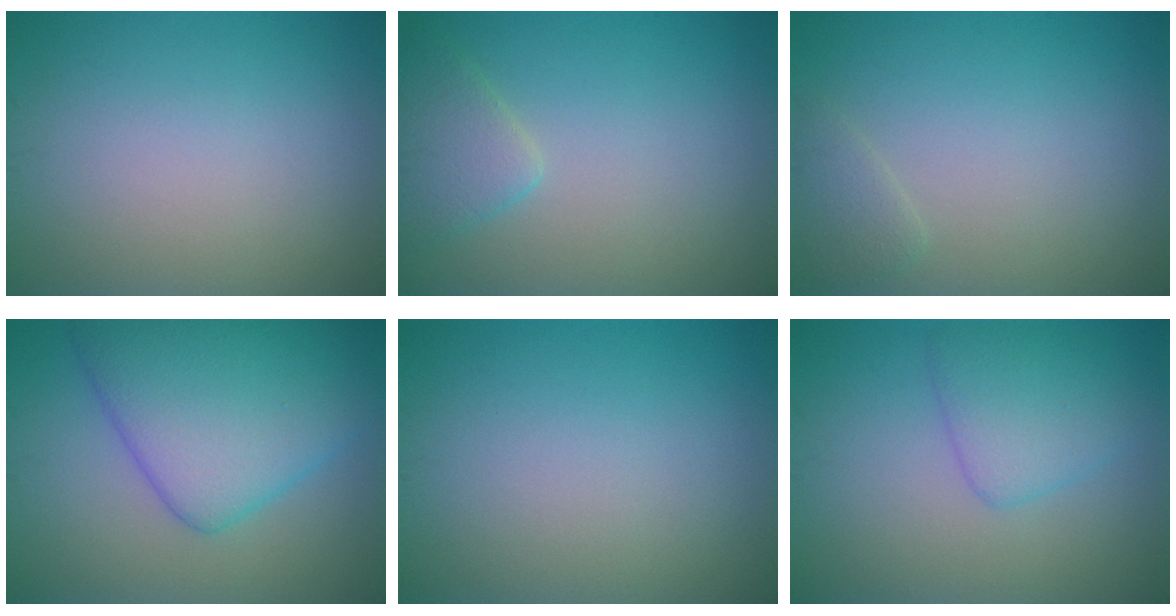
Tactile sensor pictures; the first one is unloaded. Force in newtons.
{"total": 2.8, "press": 2.8, "slide": 0.2}
{"total": 1.3, "press": 1.3, "slide": 0.2}
{"total": 9.3, "press": 9.3, "slide": 0.1}
{"total": 0.0}
{"total": 3.4, "press": 3.4, "slide": 0.2}